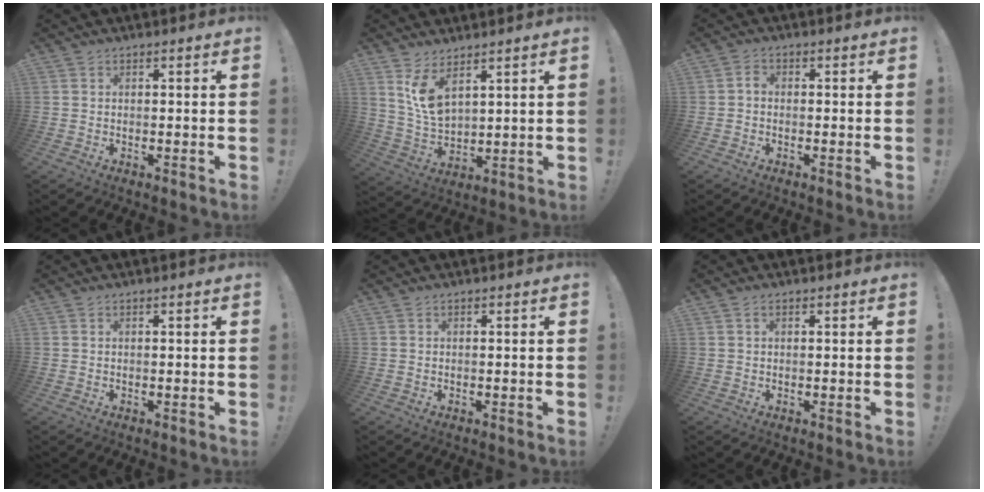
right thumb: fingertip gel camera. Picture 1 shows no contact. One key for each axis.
{"total": 8.7, "fx": 6.1, "fy": 3.6, "fz": 5.2, "tx": -0.103, "ty": -0.040, "tz": 0.114}
{"total": 1.7, "fx": -0.8, "fy": 1.0, "fz": 1.0, "tx": -0.019, "ty": 0.008, "tz": -0.016}
{"total": 0.0}
{"total": 0.0}
{"total": 0.7, "fx": 0.3, "fy": 0.5, "fz": 0.5, "tx": -0.003, "ty": -0.001, "tz": 0.005}